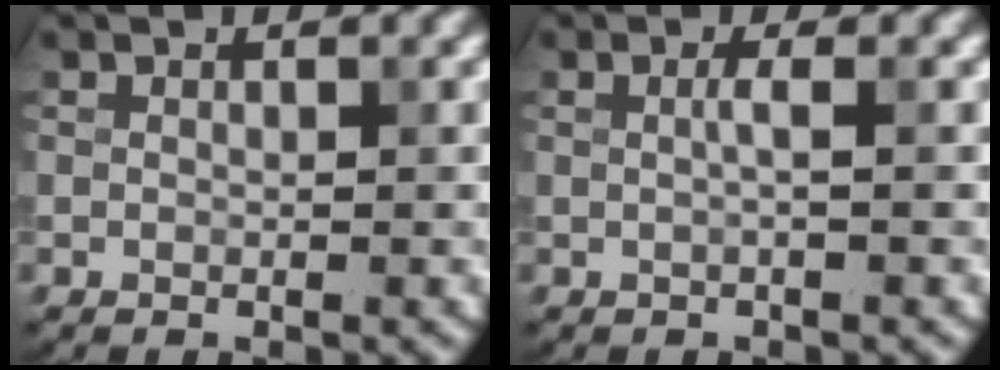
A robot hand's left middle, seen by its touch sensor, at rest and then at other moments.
{"total": 0.7, "force": [-0.1, -0.3, 0.6], "torque": [-0.015, 0.005, 0.002]}